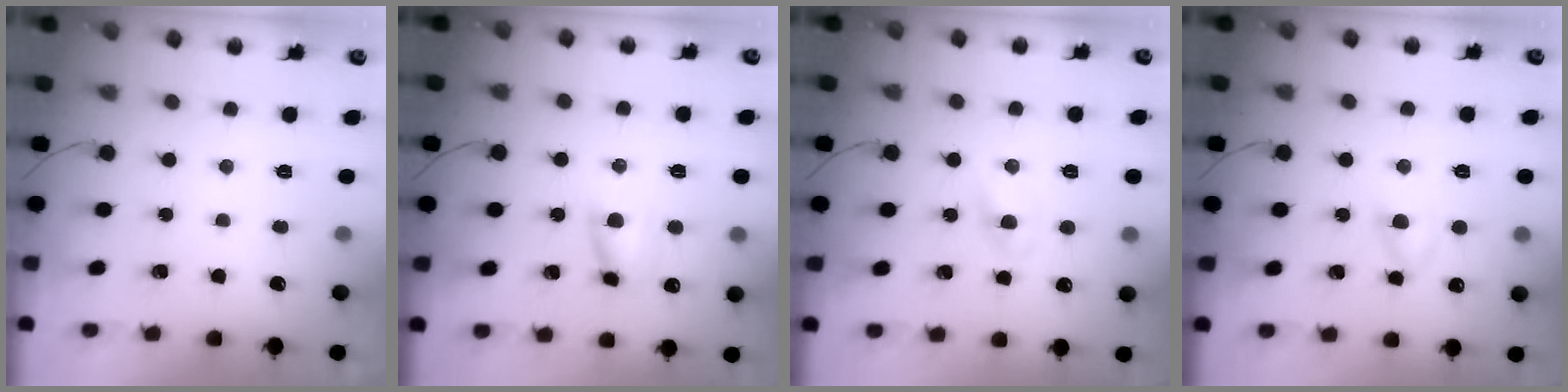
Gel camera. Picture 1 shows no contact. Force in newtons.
{"total": 7.6, "press": 7.6, "slide": 0.5}
{"total": 1.8, "press": 1.6, "slide": 0.8}
{"total": 4.0, "press": 3.7, "slide": 1.5}